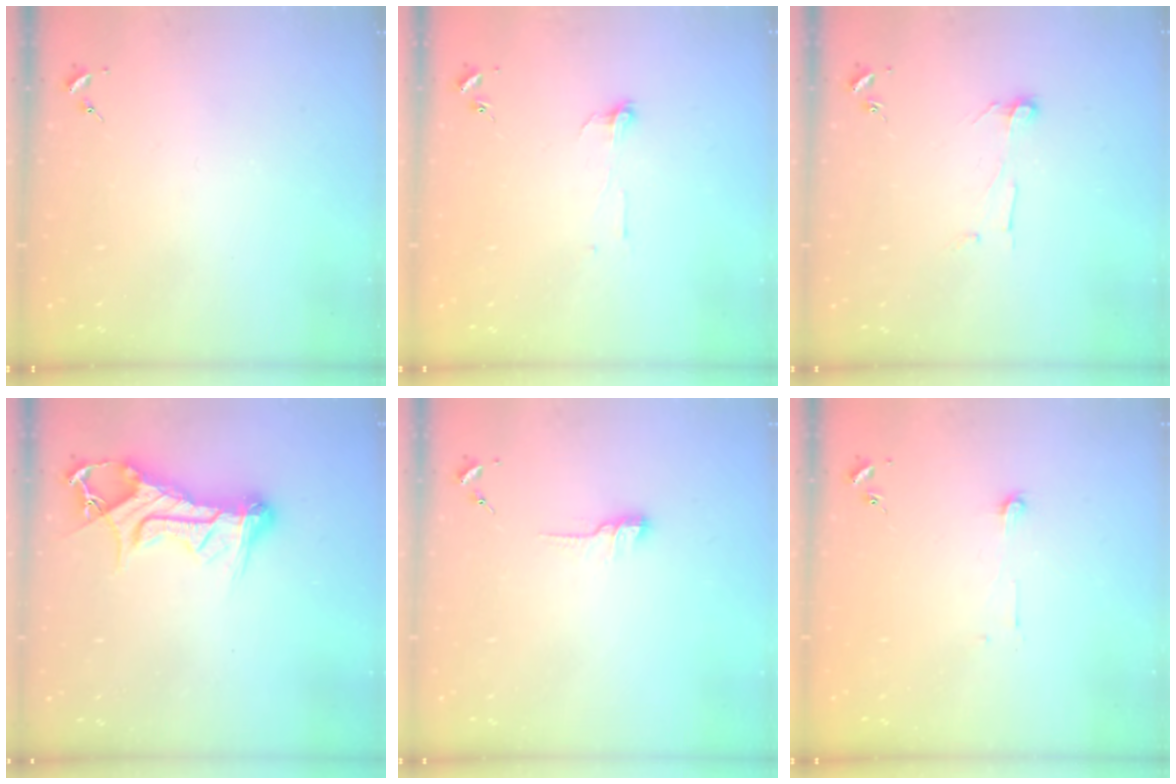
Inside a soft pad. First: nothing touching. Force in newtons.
{"total": 5.1, "press": 5.0, "slide": 0.5}
{"total": 7.3, "press": 7.2, "slide": 0.8}
{"total": 18.2, "press": 18.2, "slide": 1.8}
{"total": 7.6, "press": 7.6, "slide": 0.5}
{"total": 3.8, "press": 3.8, "slide": 0.2}